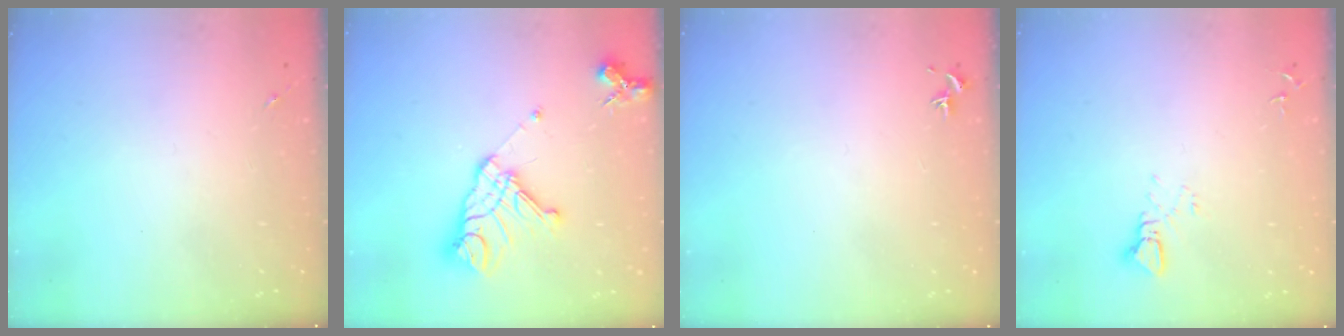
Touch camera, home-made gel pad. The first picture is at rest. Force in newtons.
{"total": 15.6, "press": 15.5, "slide": 1.8}
{"total": 0.0}
{"total": 2.7, "press": 2.7, "slide": 0.1}